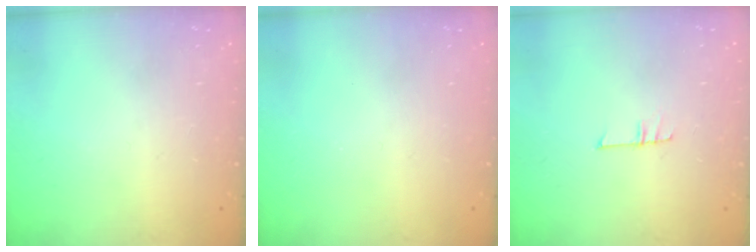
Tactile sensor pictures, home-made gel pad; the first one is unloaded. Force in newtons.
{"total": 0.0}
{"total": 5.5, "press": 5.4, "slide": 0.6}